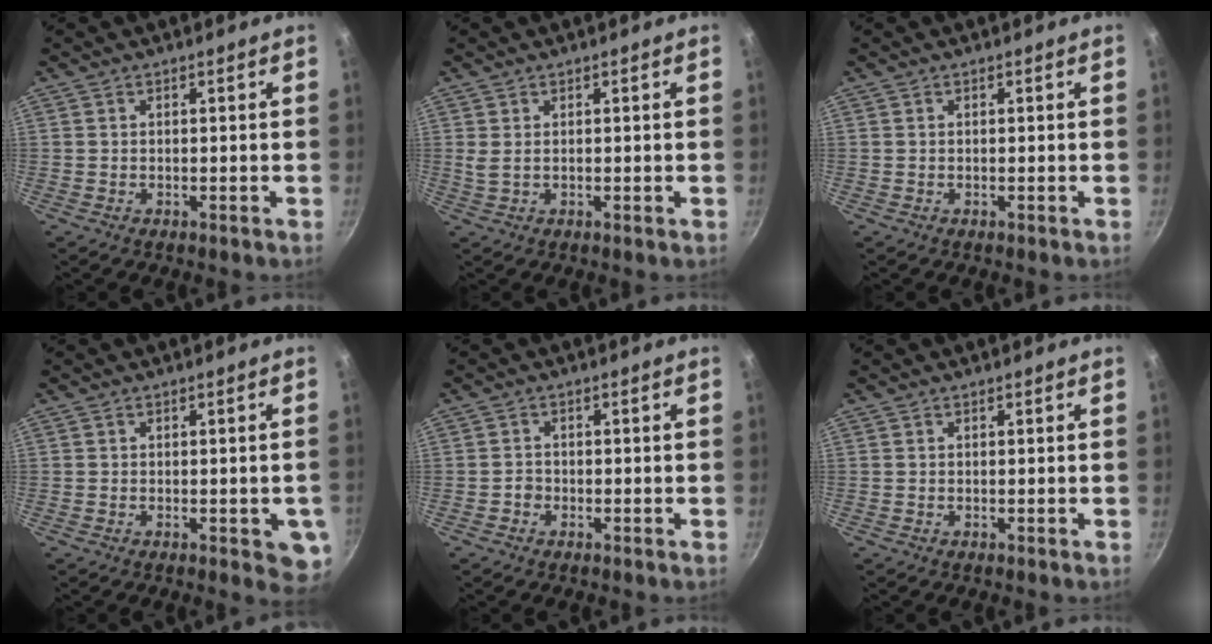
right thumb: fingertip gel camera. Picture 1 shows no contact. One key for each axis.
{"total": 1.7, "fx": 0.4, "fy": 0.7, "fz": 1.5, "tx": -0.026, "ty": -0.003, "tz": 0.009}
{"total": 0.0}
{"total": 5.7, "fx": -1.5, "fy": 2.3, "fz": 4.9, "tx": -0.035, "ty": 0.001, "tz": -0.017}
{"total": 1.4, "fx": -0.7, "fy": 1.2, "fz": 0.3, "tx": 0.003, "ty": 0.006, "tz": -0.013}
{"total": 0.0}